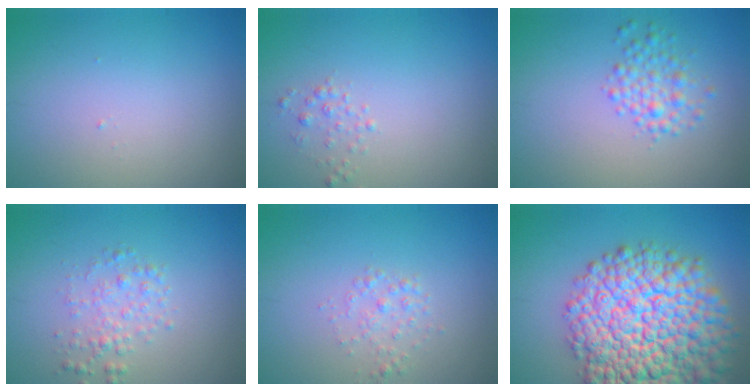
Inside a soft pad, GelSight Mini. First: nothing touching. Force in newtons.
{"total": 0.9, "press": 0.9, "slide": 0.0}
{"total": 3.2, "press": 3.2, "slide": 0.0}
{"total": 1.9, "press": 1.9, "slide": 0.0}
{"total": 1.4, "press": 1.4, "slide": 0.0}
{"total": 16.3, "press": 16.3, "slide": 0.7}